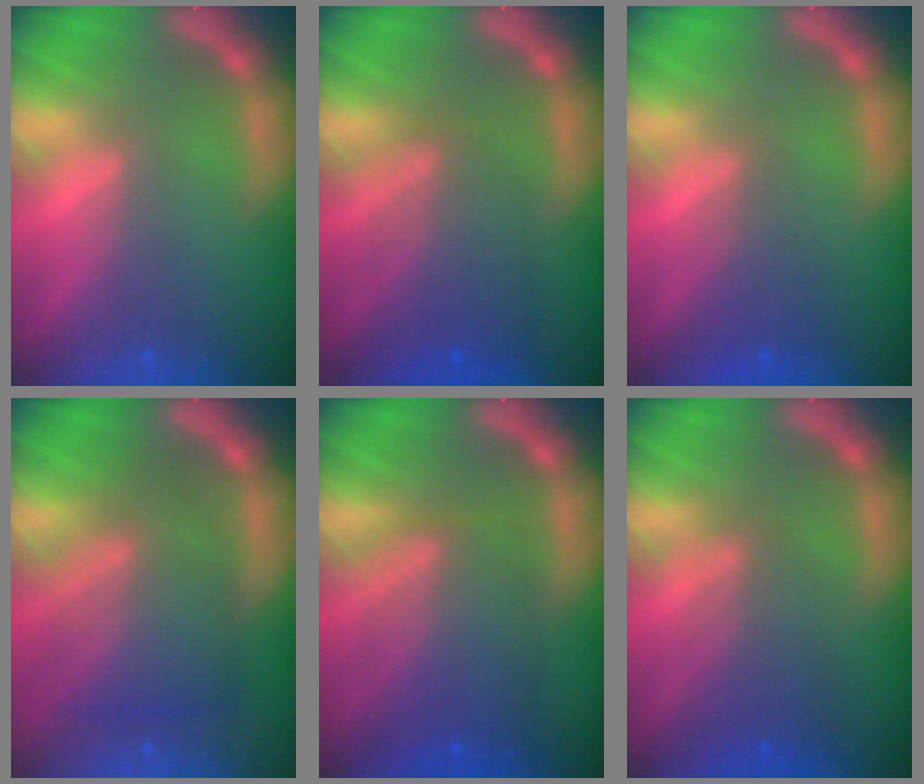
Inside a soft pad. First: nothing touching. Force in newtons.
{"total": 5.5}
{"total": 2.5}
{"total": 7.6}
{"total": 7.1}
{"total": 4.0}